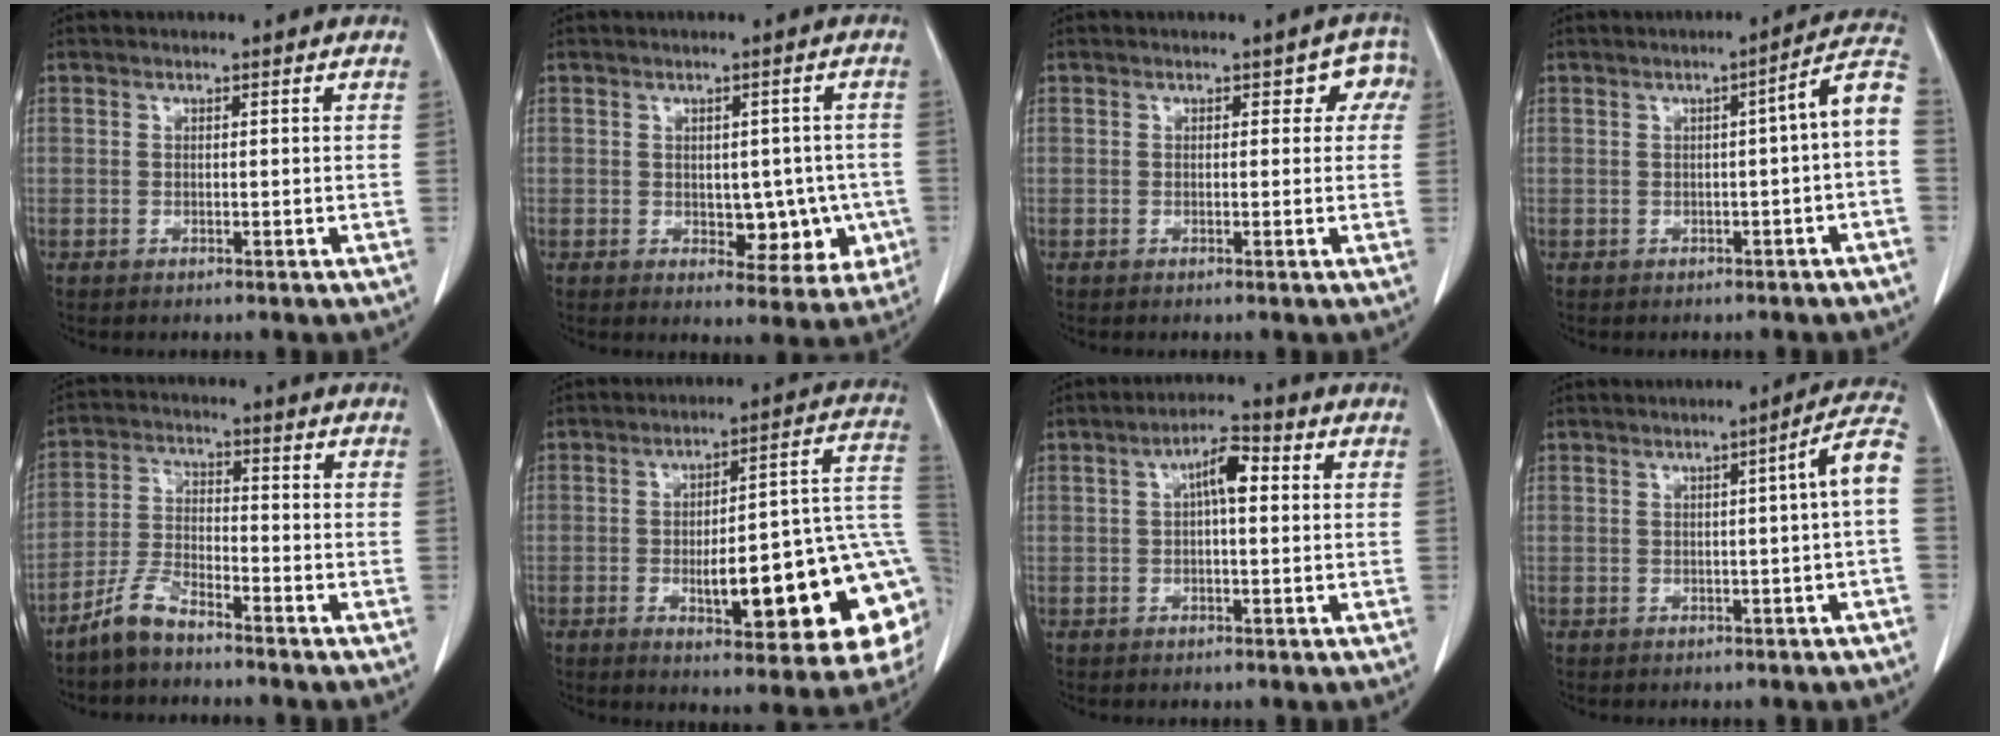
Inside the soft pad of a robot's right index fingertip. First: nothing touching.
{"total": 7.2, "force": [-1.1, 4.3, 5.7], "torque": [-0.050, 0.012, -0.003]}
{"total": 2.9, "force": [1.0, 2.2, 1.7], "torque": [0.007, 0.015, 0.002]}
{"total": 6.1, "force": [-1.0, 0.1, 6.0], "torque": [-0.069, 0.017, -0.017]}
{"total": 5.7, "force": [-4.9, 1.4, 2.7], "torque": [-0.068, -0.010, -0.100]}
{"total": 21.7, "force": [-4.6, 4.3, 20.8], "torque": [-0.192, 0.024, -0.051]}
{"total": 4.9, "force": [0.9, 1.4, 4.6], "torque": [-0.080, 0.018, 0.011]}
{"total": 5.6, "force": [-0.2, -0.6, 5.6], "torque": [-0.065, 0.011, -0.003]}